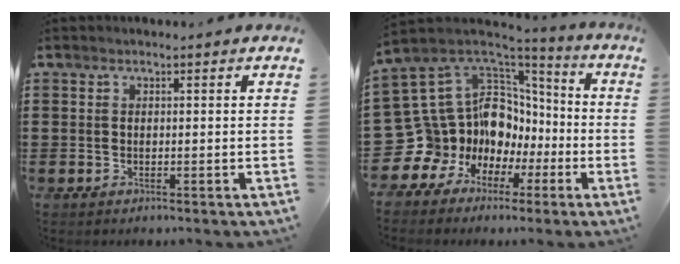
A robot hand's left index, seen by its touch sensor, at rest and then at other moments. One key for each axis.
{"total": 14.7, "fx": -1.6, "fy": 13.6, "fz": 5.3, "tx": -0.159, "ty": -0.038, "tz": 0.008}